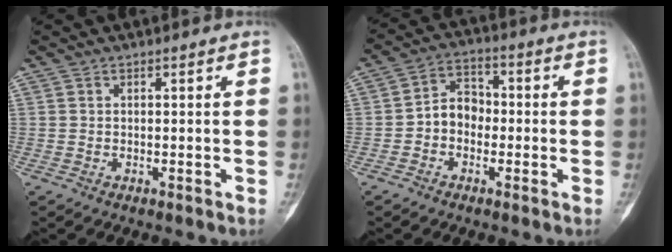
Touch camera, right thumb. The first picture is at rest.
{"total": 6.5, "force": [-1.3, 5.2, 3.7], "torque": [-0.038, 0.029, -0.038]}